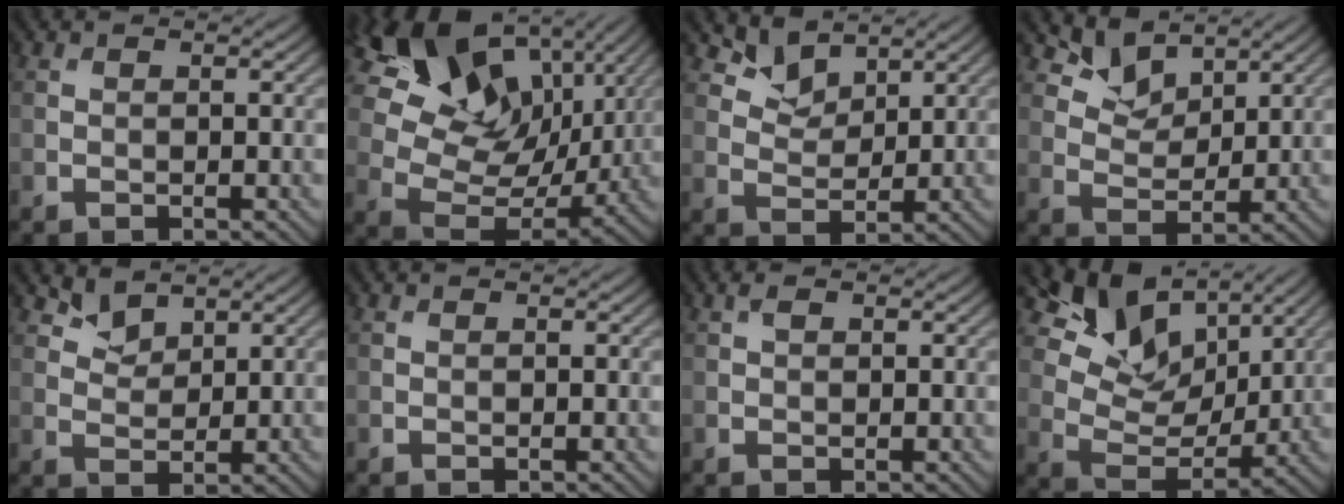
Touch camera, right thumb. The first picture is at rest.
{"total": 16.8, "force": [8.9, 10.4, 9.8], "torque": [-0.215, 0.024, 0.153]}
{"total": 4.2, "force": [3.3, 2.1, 1.5], "torque": [-0.041, -0.008, 0.064]}
{"total": 5.1, "force": [3.8, 2.6, 2.1], "torque": [-0.051, -0.007, 0.071]}
{"total": 3.0, "force": [2.4, 1.5, 1.0], "torque": [-0.023, -0.008, 0.050]}
{"total": 0.0}
{"total": 0.9, "force": [0.4, 0.5, 0.6], "torque": [-0.013, 0.001, 0.008]}
{"total": 11.8, "force": [7.3, 6.9, 6.2], "torque": [-0.129, 0.000, 0.128]}